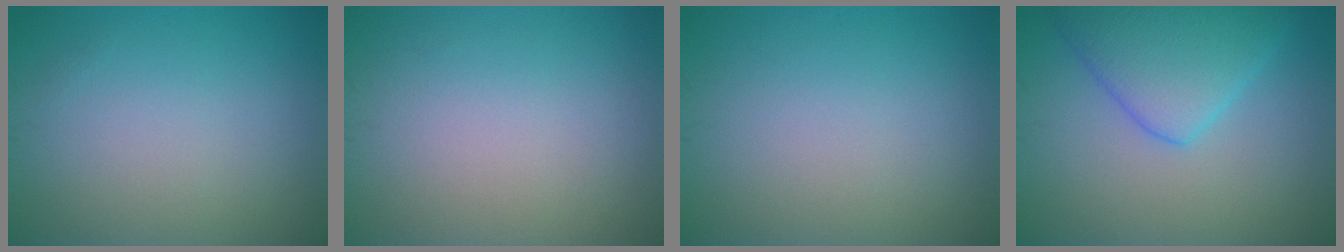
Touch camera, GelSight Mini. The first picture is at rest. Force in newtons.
{"total": 0.0}
{"total": 0.0}
{"total": 5.7, "press": 5.7, "slide": 0.3}